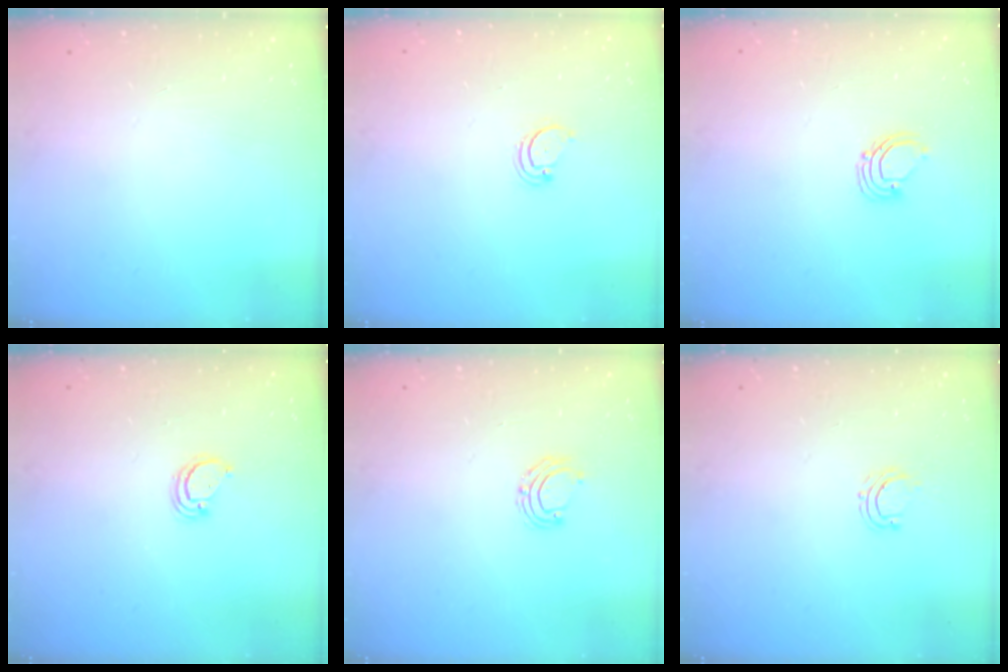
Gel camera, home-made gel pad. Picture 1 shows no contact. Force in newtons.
{"total": 2.6, "press": 2.5, "slide": 0.3}
{"total": 2.6, "press": 2.6, "slide": 0.2}
{"total": 2.8, "press": 2.8, "slide": 0.2}
{"total": 6.0, "press": 5.9, "slide": 1.1}
{"total": 5.3, "press": 5.2, "slide": 0.6}